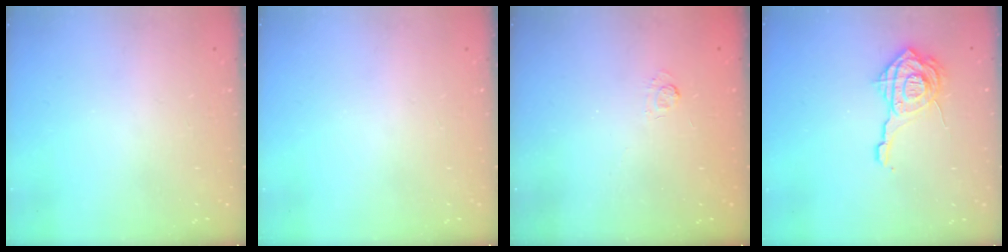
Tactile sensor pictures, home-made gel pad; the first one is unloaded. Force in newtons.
{"total": 0.0}
{"total": 2.1, "press": 1.5, "slide": 1.4}
{"total": 13.9, "press": 13.8, "slide": 1.5}